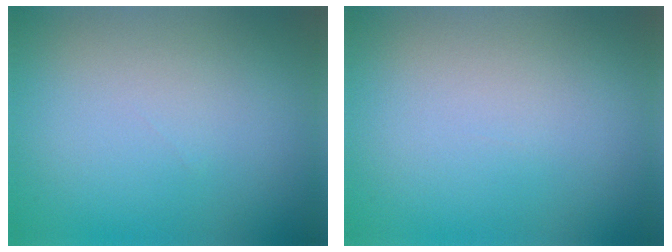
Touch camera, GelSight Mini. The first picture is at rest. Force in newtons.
{"total": 0.0}